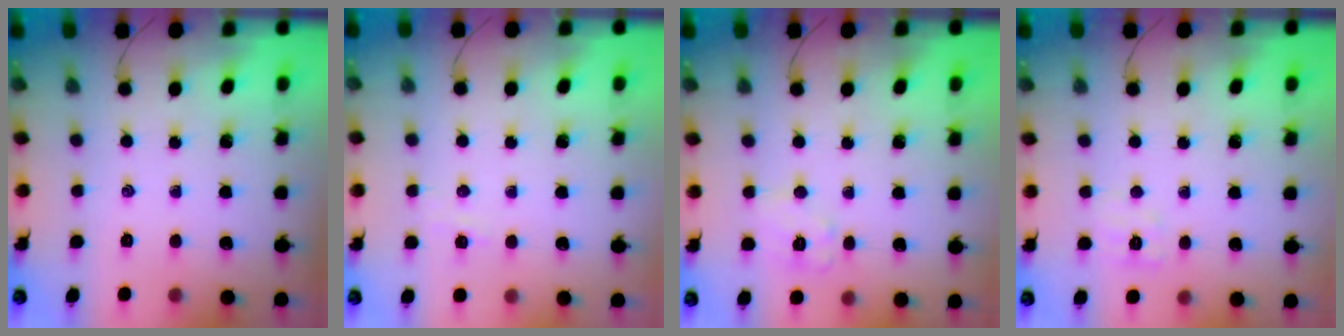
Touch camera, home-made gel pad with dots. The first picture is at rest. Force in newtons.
{"total": 3.4, "press": 3.3, "slide": 0.6}
{"total": 6.5, "press": 6.5, "slide": 0.4}
{"total": 6.2, "press": 6.1, "slide": 1.3}